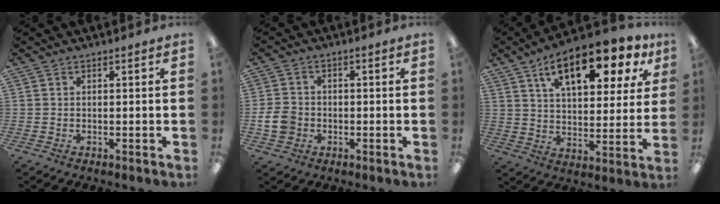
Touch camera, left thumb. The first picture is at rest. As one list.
[{"total": 5.9, "force": [-1.4, 4.8, 3.1], "torque": [-0.065, 0.004, -0.028]}, {"total": 16.8, "force": [9.7, 7.1, 11.7], "torque": [-0.181, -0.033, 0.158]}]